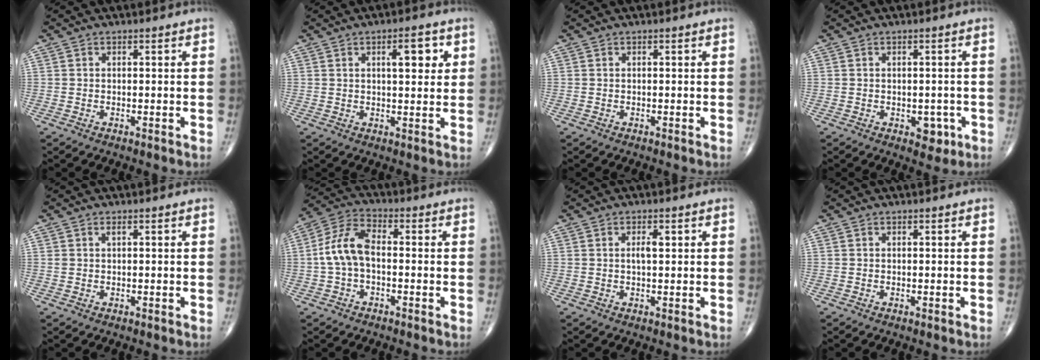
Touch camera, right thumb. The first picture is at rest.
{"total": 5.9, "force": [2.1, 2.1, 5.1], "torque": [-0.061, -0.008, 0.030]}
{"total": 0.0}
{"total": 3.5, "force": [-1.2, 2.3, 2.3], "torque": [-0.003, 0.004, -0.010]}
{"total": 0.7, "force": [0.4, 0.2, 0.5], "torque": [-0.010, 0.005, 0.009]}
{"total": 8.7, "force": [-0.6, 4.9, 7.1], "torque": [-0.145, 0.029, -0.021]}
{"total": 2.3, "force": [0.7, 0.8, 2.1], "torque": [-0.035, -0.001, 0.011]}
{"total": 0.0}